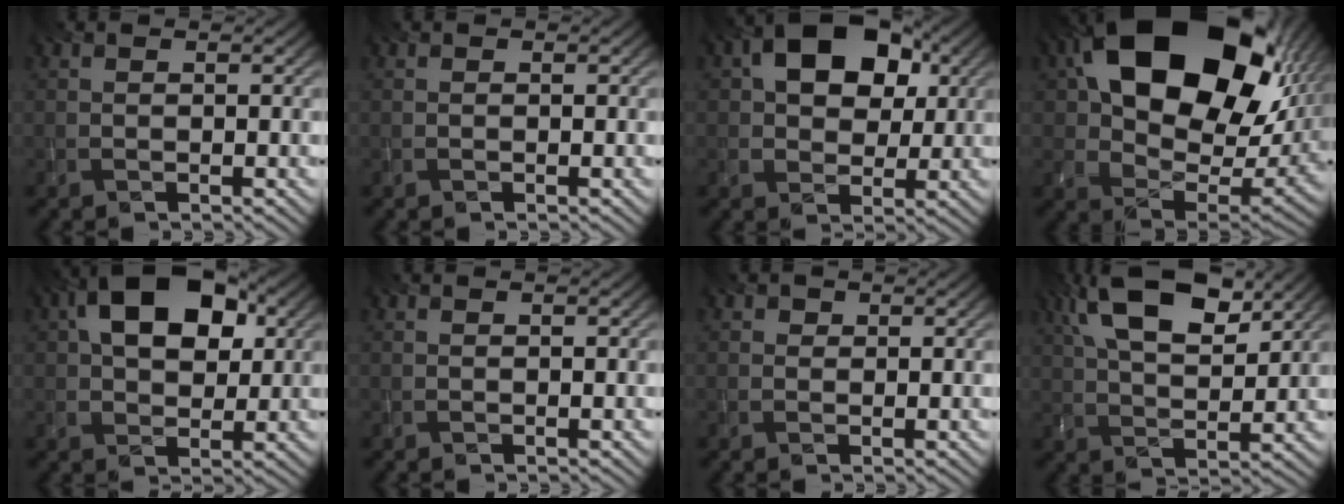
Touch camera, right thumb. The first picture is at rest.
{"total": 0.0}
{"total": 10.7, "force": [3.7, 7.4, 6.9], "torque": [-0.126, 0.018, 0.052]}
{"total": 21.8, "force": [8.3, 14.1, 14.4], "torque": [-0.279, 0.000, 0.177]}
{"total": 11.3, "force": [3.6, 7.1, 8.1], "torque": [-0.141, 0.024, 0.051]}
{"total": 0.0}
{"total": 1.0, "force": [0.3, 0.9, 0.2], "torque": [-0.002, -0.002, 0.001]}
{"total": 13.3, "force": [6.7, 5.8, 9.9], "torque": [-0.201, 0.021, 0.113]}